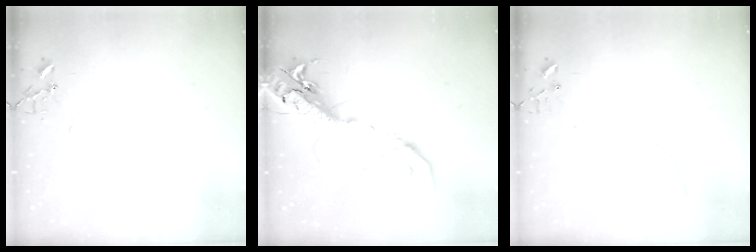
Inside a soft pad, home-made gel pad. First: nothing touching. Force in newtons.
{"total": 23.9, "press": 23.3, "slide": 5.5}
{"total": 6.0, "press": 5.9, "slide": 0.8}